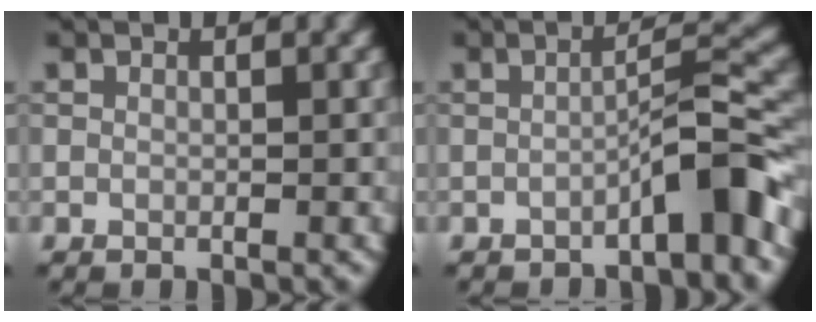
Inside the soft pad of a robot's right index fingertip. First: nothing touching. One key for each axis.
{"total": 4.3, "fx": -2.3, "fy": 0.4, "fz": 3.5, "tx": -0.051, "ty": 0.023, "tz": -0.044}